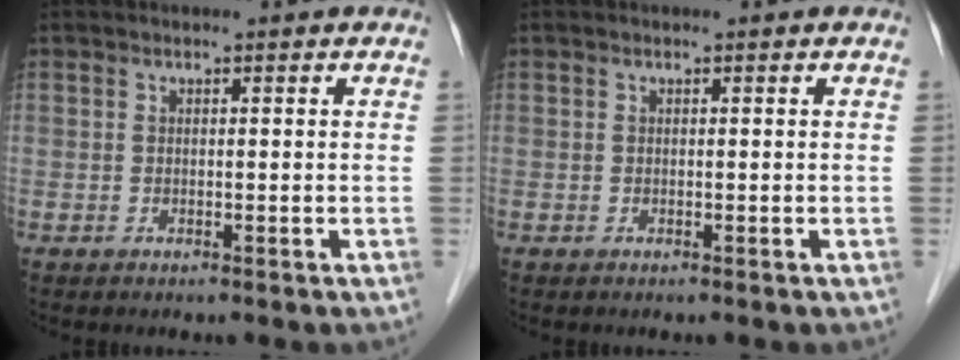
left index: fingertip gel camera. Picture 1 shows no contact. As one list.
[{"total": 0.0}]